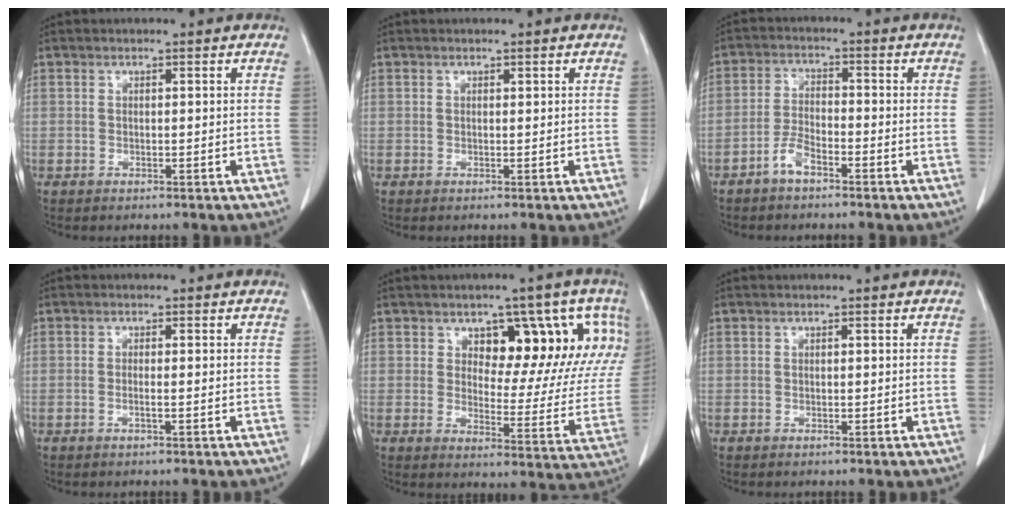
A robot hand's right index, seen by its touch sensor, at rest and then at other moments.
{"total": 0.0}
{"total": 3.9, "force": [-2.8, 1.2, 2.4], "torque": [-0.054, 0.006, -0.056]}
{"total": 1.0, "force": [-0.3, -0.1, 0.9], "torque": [-0.019, 0.000, -0.005]}
{"total": 14.8, "force": [6.8, 7.2, 11.0], "torque": [-0.111, 0.008, 0.095]}
{"total": 0.0}